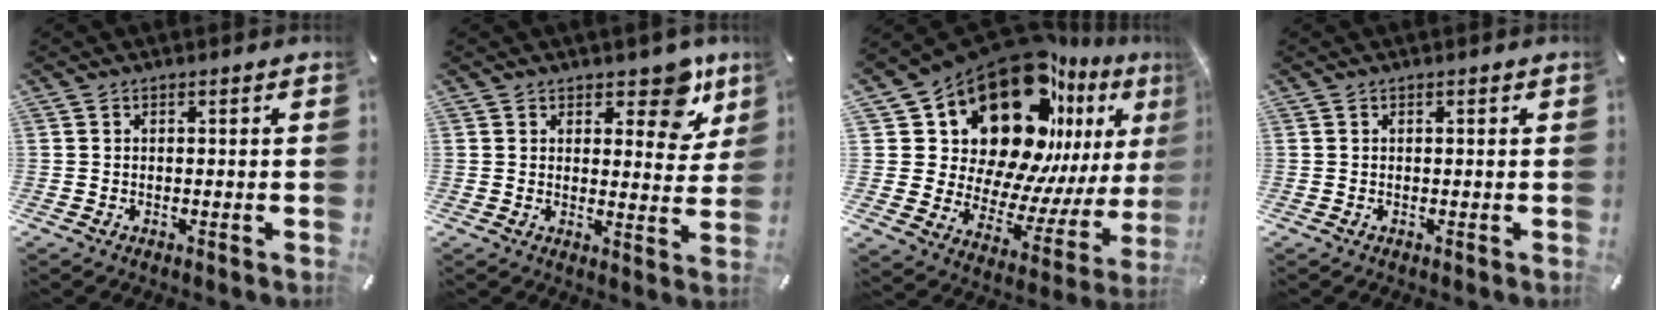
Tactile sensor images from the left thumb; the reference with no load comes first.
{"total": 9.2, "force": [6.3, 4.8, 4.7], "torque": [-0.030, -0.049, 0.103]}
{"total": 25.3, "force": [16.1, 14.3, 13.4], "torque": [-0.222, -0.147, 0.291]}
{"total": 0.0}